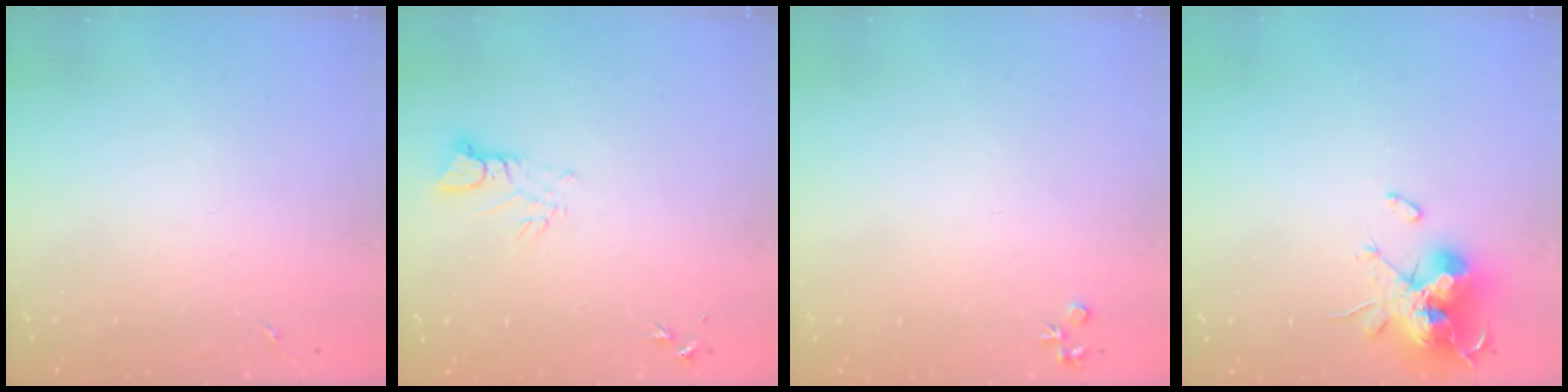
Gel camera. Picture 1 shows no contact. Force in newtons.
{"total": 3.9, "press": 3.9, "slide": 0.4}
{"total": 4.0, "press": 4.0, "slide": 0.6}
{"total": 16.4, "press": 16.4, "slide": 0.1}